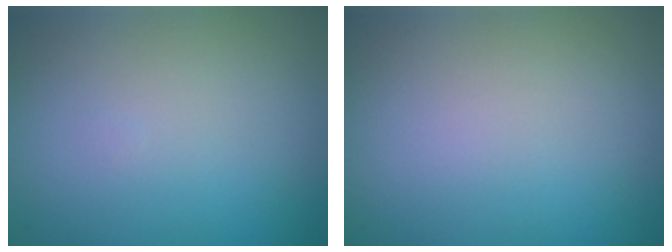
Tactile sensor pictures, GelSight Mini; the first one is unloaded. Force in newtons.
{"total": 0.0}